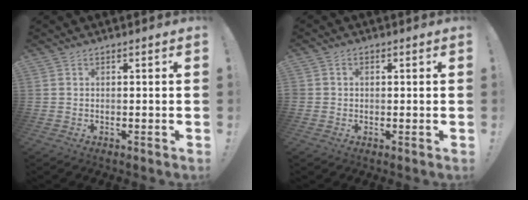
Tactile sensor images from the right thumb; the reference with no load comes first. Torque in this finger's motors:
{"motor_torque": [0.06, 0.07, -0.02, 0.00, -0.02]}